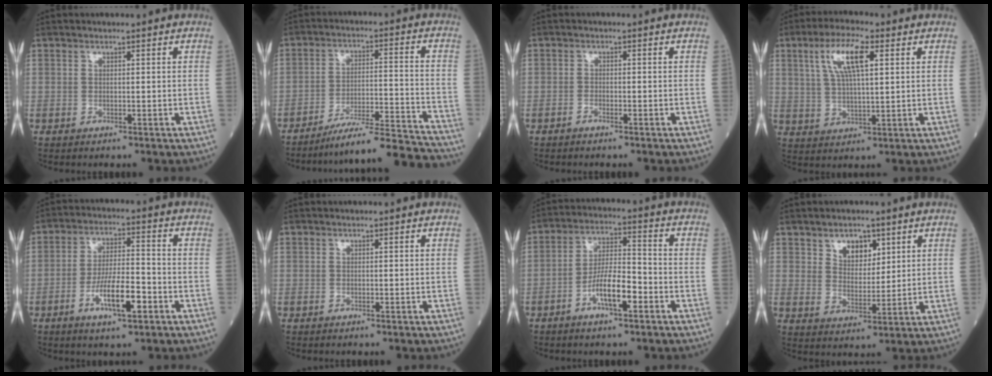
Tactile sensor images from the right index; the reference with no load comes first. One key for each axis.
{"total": 16.2, "fx": -15.6, "fy": -1.4, "fz": 4.3, "tx": -0.057, "ty": 0.006, "tz": -0.235}
{"total": 1.0, "fx": -0.8, "fy": 0.2, "fz": 0.4, "tx": -0.011, "ty": 0.002, "tz": -0.016}
{"total": 8.8, "fx": 3.4, "fy": 2.1, "fz": 7.8, "tx": -0.156, "ty": 0.014, "tz": 0.066}
{"total": 8.3, "fx": -3.7, "fy": 1.8, "fz": 7.2, "tx": -0.136, "ty": 0.000, "tz": -0.063}
{"total": 0.0}
{"total": 8.0, "fx": -3.7, "fy": 1.8, "fz": 6.9, "tx": -0.132, "ty": 0.007, "tz": -0.069}
{"total": 5.4, "fx": 3.0, "fy": 3.1, "fz": 3.2, "tx": -0.050, "ty": 0.001, "tz": 0.055}